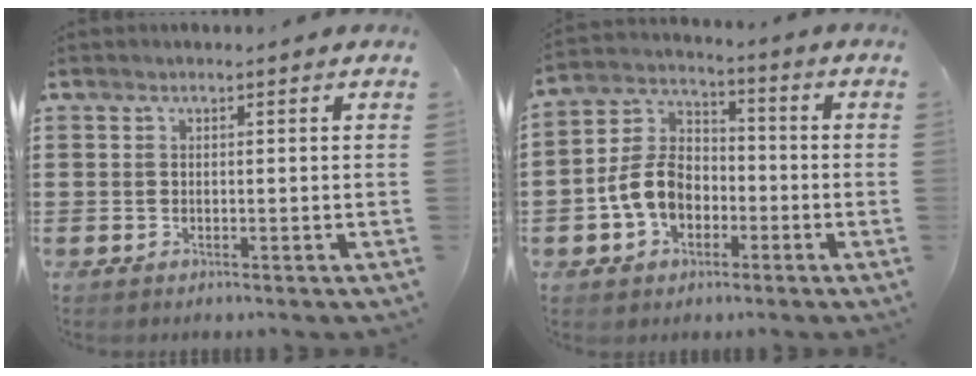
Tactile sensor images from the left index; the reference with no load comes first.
{"total": 8.4, "force": [-2.7, 6.2, 4.9], "torque": [-0.135, 0.012, -0.060]}